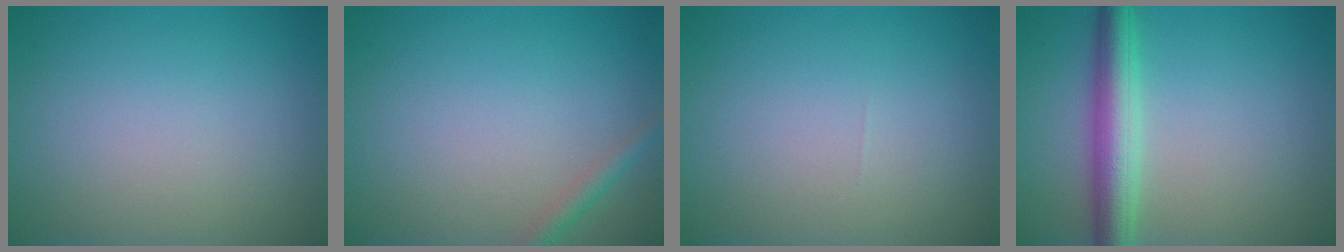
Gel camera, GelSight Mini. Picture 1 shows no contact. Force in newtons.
{"total": 1.3, "press": 1.3, "slide": 0.0}
{"total": 0.0}
{"total": 4.6, "press": 4.6, "slide": 0.1}